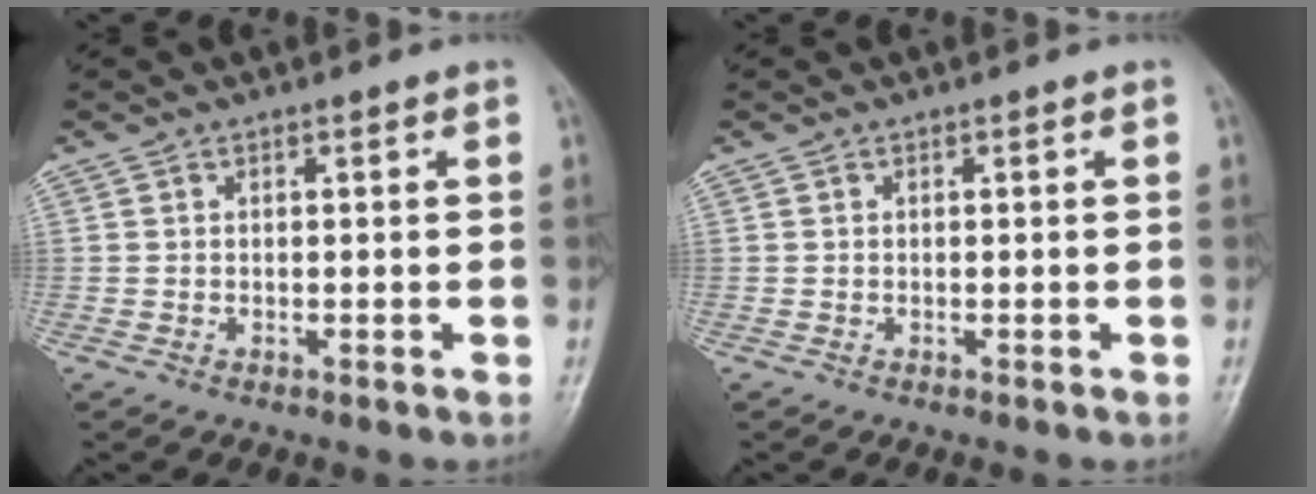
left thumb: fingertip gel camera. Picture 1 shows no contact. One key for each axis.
{"total": 0.0}